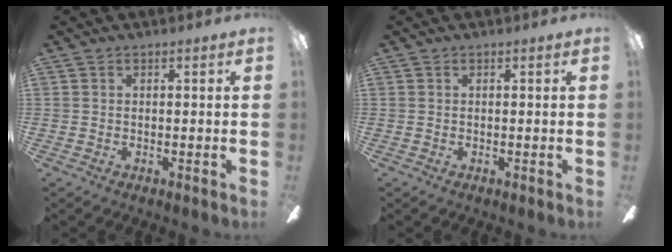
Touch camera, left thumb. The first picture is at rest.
{"total": 0.0}